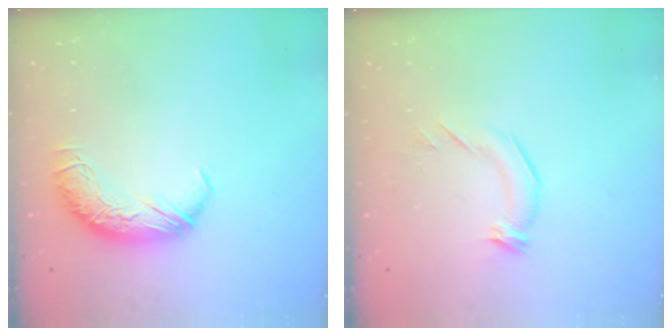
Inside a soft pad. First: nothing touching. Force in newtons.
{"total": 3.0, "press": 2.6, "slide": 1.5}